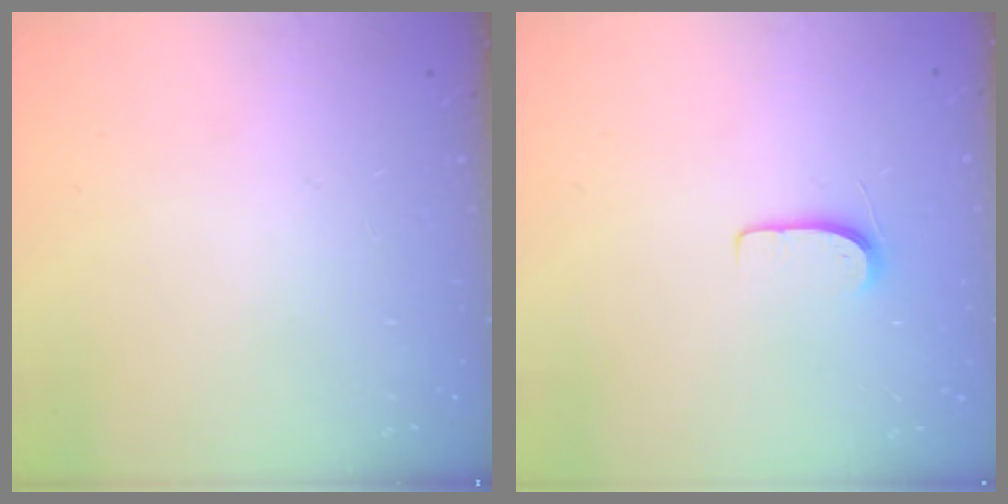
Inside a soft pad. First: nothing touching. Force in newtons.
{"total": 5.2, "press": 5.2, "slide": 0.5}